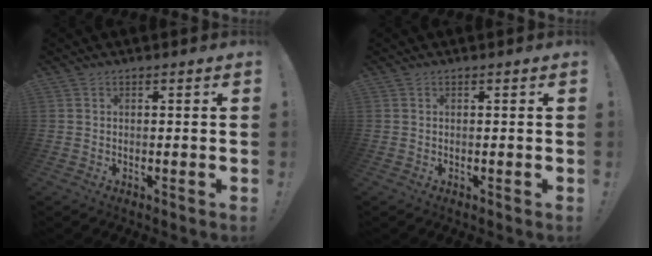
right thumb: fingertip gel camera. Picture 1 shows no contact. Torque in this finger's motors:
{"motor_torque": [-0.10, 0.10, 0.00, 0.00, 0.00]}